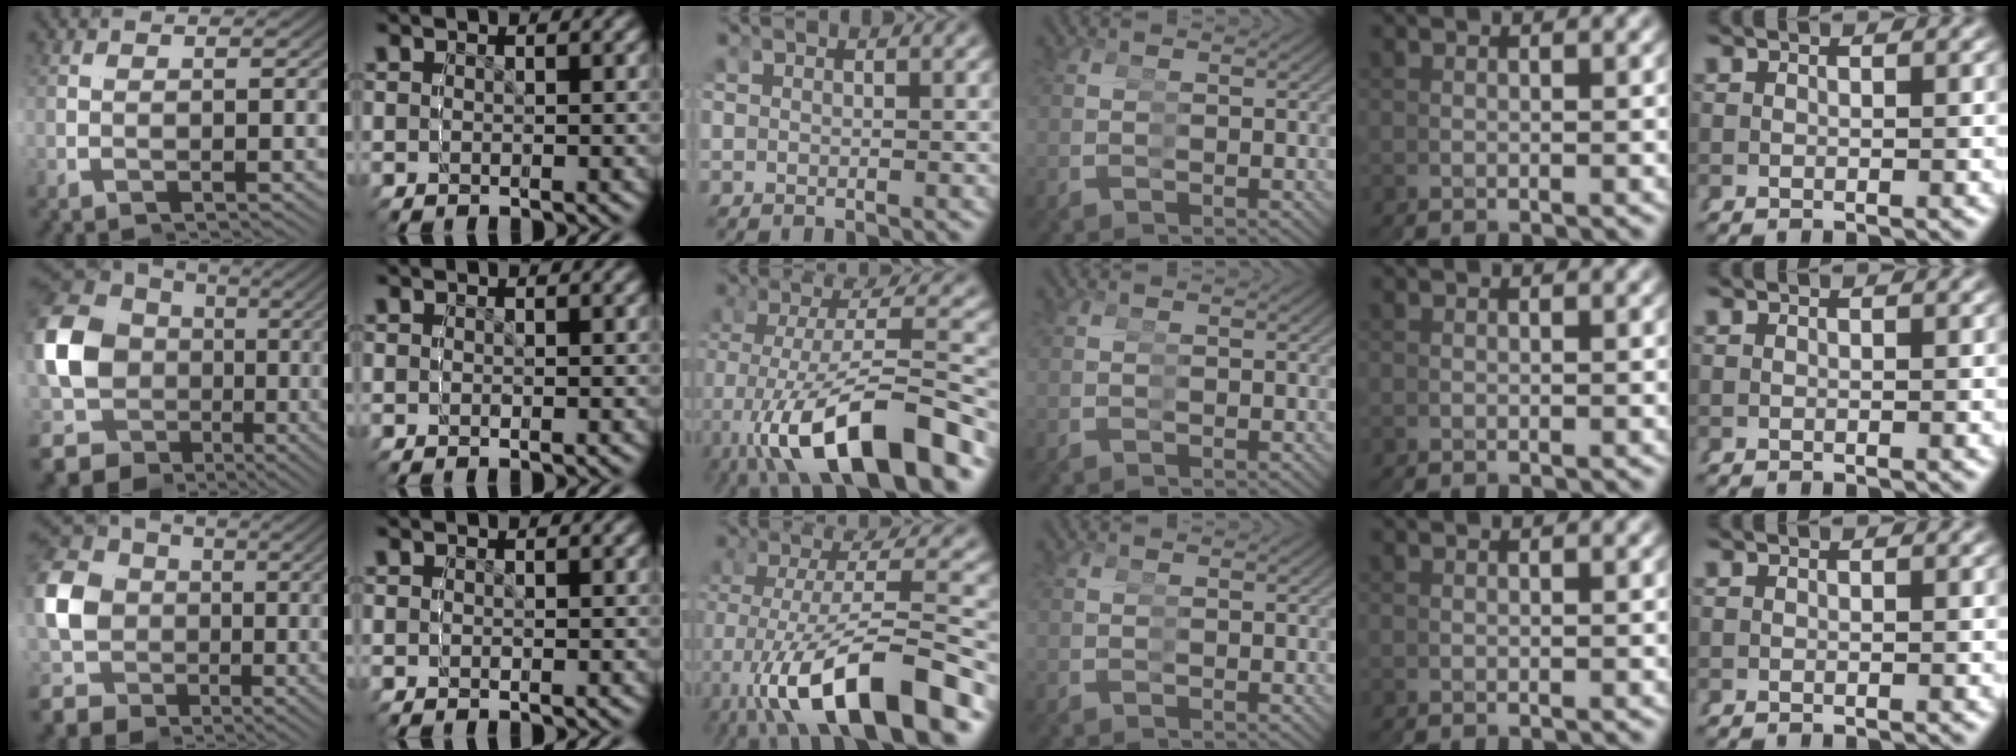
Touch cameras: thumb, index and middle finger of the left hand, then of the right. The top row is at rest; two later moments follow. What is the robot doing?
{"motion": "grasp_and_lifting", "object": "glue stick"}